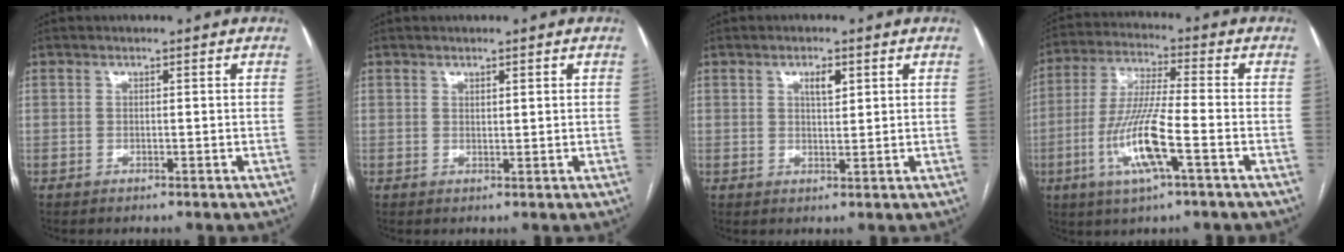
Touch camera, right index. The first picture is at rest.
{"total": 1.0, "force": [0.6, 0.2, 0.7], "torque": [-0.016, -0.001, 0.011]}
{"total": 2.8, "force": [1.3, 1.0, 2.2], "torque": [-0.036, 0.000, 0.022]}
{"total": 12.0, "force": [-4.0, 0.8, 11.2], "torque": [-0.231, -0.009, -0.078]}